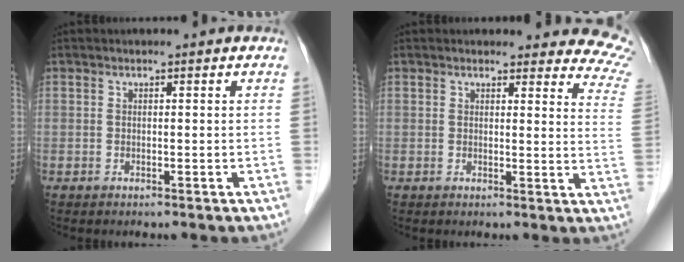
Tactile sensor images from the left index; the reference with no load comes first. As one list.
[{"total": 13.0, "force": [12.2, 3.5, 2.8], "torque": [0.018, -0.064, 0.088]}]